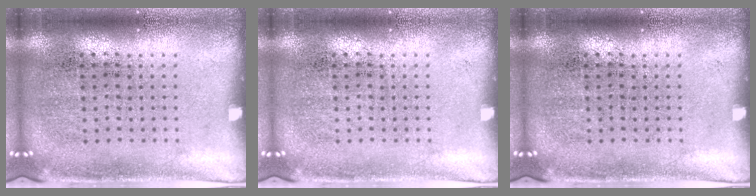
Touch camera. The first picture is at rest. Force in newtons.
{"total": 0.0}
{"total": 0.0}